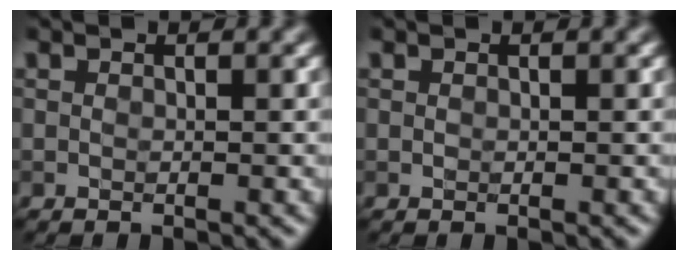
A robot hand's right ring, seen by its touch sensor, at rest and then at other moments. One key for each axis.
{"total": 0.0}